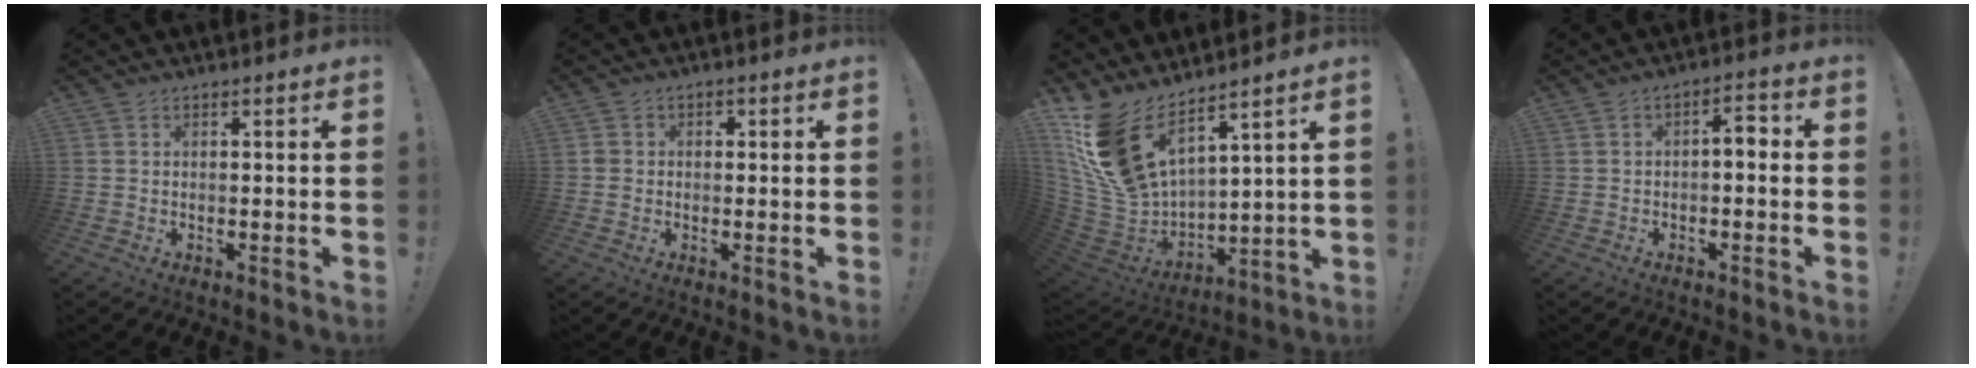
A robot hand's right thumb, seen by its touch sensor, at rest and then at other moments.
{"total": 2.9, "force": [-0.6, 2.6, 1.0], "torque": [-0.016, 0.011, -0.010]}
{"total": 16.0, "force": [11.0, 7.4, 8.9], "torque": [-0.188, -0.081, 0.206]}
{"total": 3.8, "force": [-0.7, 1.7, 3.3], "torque": [-0.047, 0.007, -0.019]}